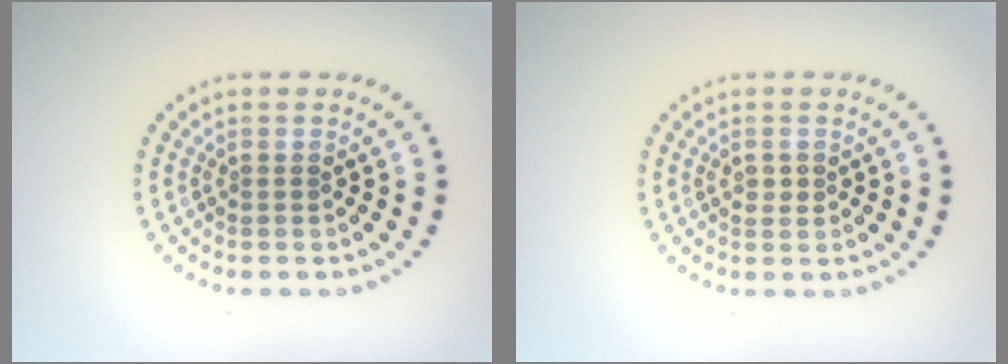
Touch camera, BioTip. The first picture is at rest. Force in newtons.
{"total": 1.1, "press": 1.1, "slide": 0.1}